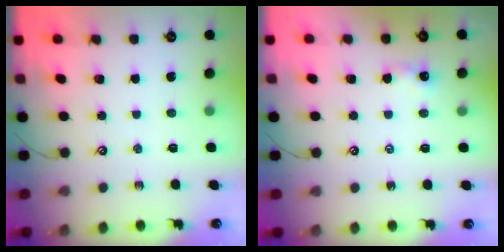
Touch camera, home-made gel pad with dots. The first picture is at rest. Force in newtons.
{"total": 2.4, "press": 2.4, "slide": 0.4}